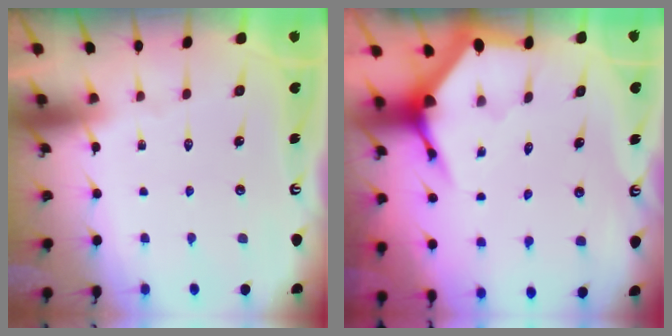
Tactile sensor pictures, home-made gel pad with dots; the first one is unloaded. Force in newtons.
{"total": 4.7, "press": 4.6, "slide": 0.5}